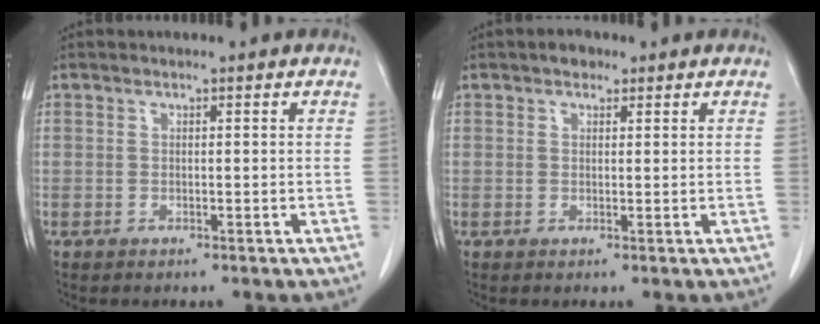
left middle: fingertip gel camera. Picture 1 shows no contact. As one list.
[{"total": 1.7, "force": [1.1, 1.0, 0.7], "torque": [-0.013, 0.006, 0.014]}]